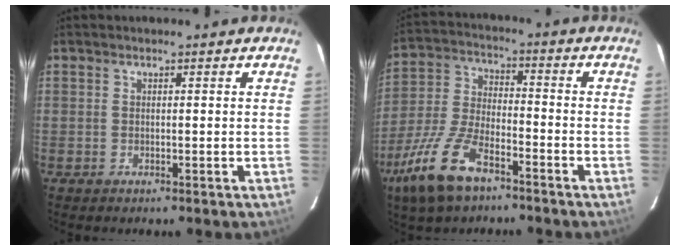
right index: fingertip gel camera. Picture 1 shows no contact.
{"total": 14.9, "force": [-9.4, 6.1, 9.9], "torque": [-0.225, -0.018, -0.183]}